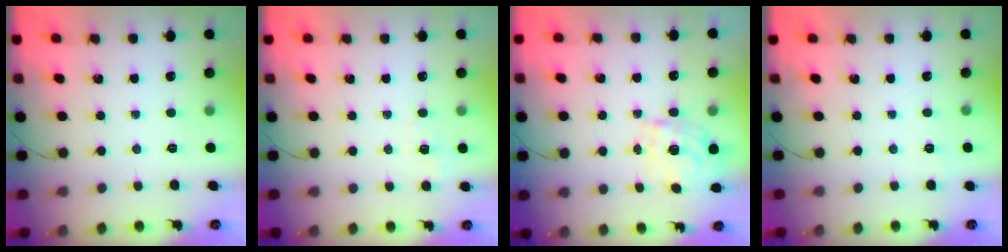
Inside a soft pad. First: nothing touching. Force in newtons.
{"total": 2.6, "press": 2.1, "slide": 1.6}
{"total": 1.3, "press": 1.1, "slide": 0.6}
{"total": 5.4, "press": 5.2, "slide": 1.5}